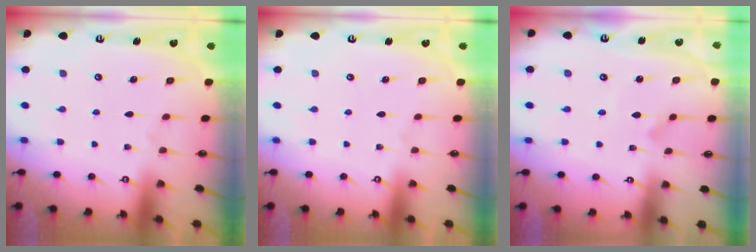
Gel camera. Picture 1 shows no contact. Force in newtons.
{"total": 0.0}
{"total": 2.2, "press": 2.2, "slide": 0.2}